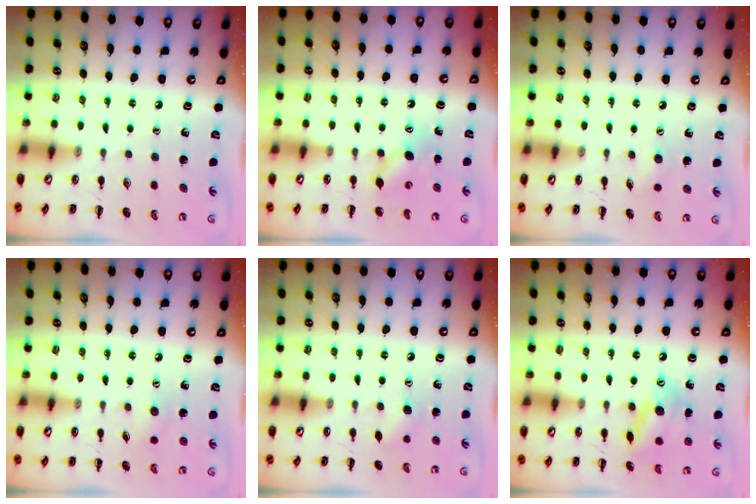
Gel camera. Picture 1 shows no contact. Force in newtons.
{"total": 6.0, "press": 5.9, "slide": 1.3}
{"total": 4.0, "press": 3.8, "slide": 1.0}
{"total": 4.9, "press": 4.8, "slide": 1.0}
{"total": 7.6, "press": 7.4, "slide": 1.6}
{"total": 14.1, "press": 14.0, "slide": 1.0}